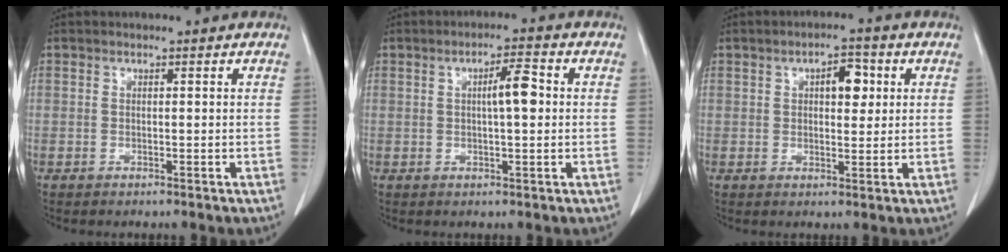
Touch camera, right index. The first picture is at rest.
{"total": 4.5, "force": [0.5, 0.8, 4.4], "torque": [-0.073, 0.009, 0.006]}
{"total": 4.7, "force": [1.4, 2.2, 3.9], "torque": [-0.054, 0.011, 0.018]}